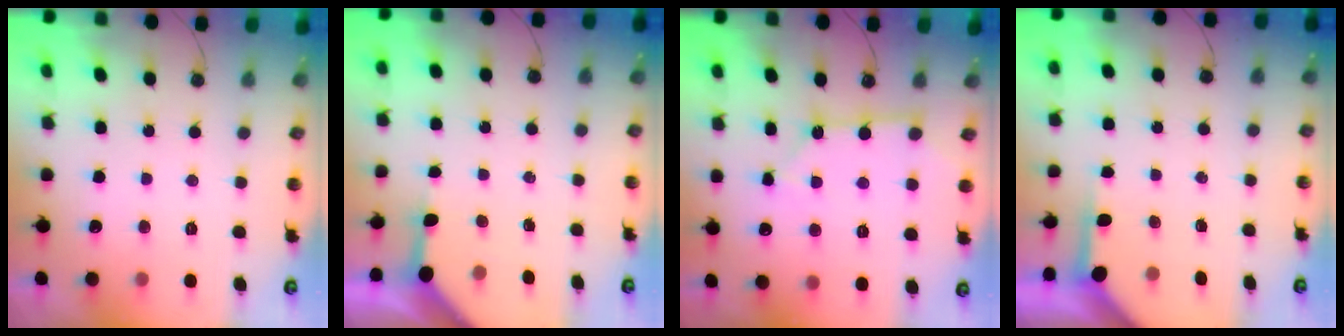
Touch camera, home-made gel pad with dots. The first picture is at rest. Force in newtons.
{"total": 3.8, "press": 3.8, "slide": 0.4}
{"total": 6.0, "press": 6.0, "slide": 0.4}
{"total": 3.8, "press": 3.8, "slide": 0.4}